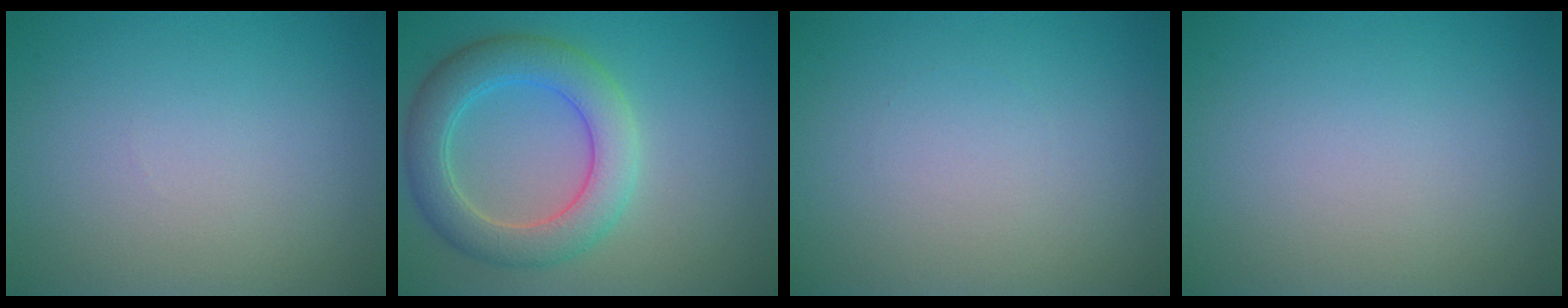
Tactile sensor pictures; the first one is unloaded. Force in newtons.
{"total": 5.8, "press": 5.7, "slide": 0.4}
{"total": 0.0}
{"total": 0.0}